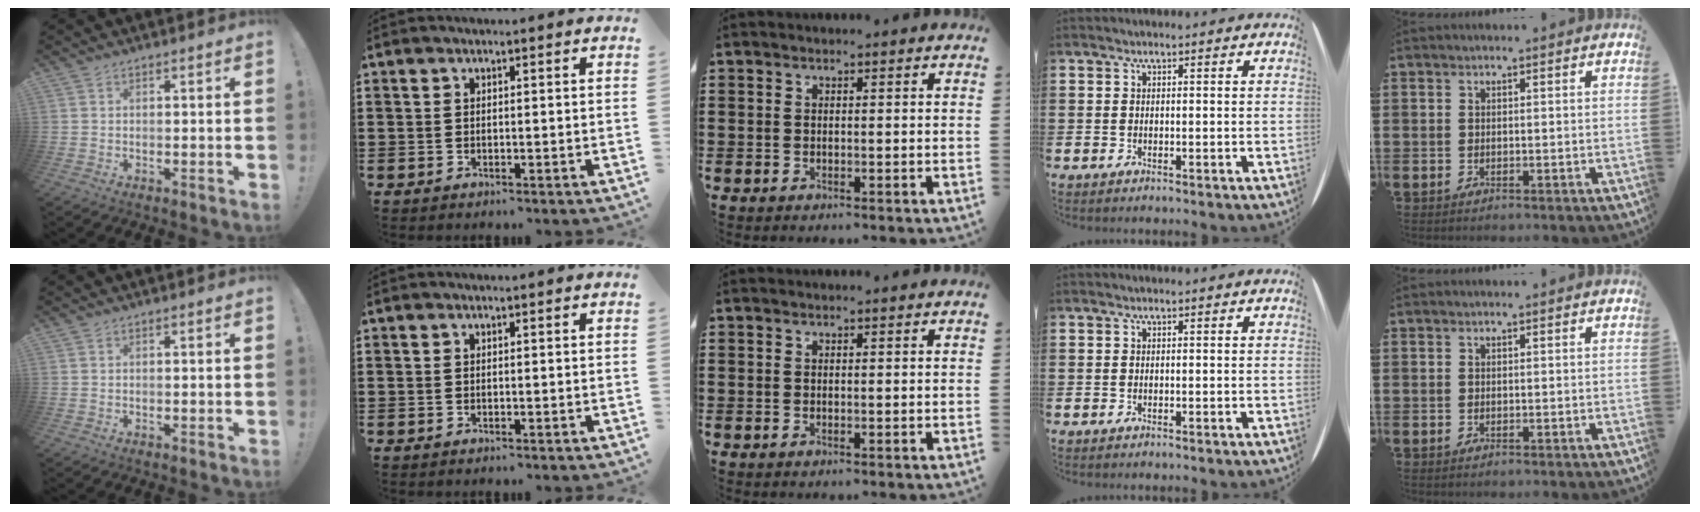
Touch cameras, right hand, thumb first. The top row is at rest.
{}